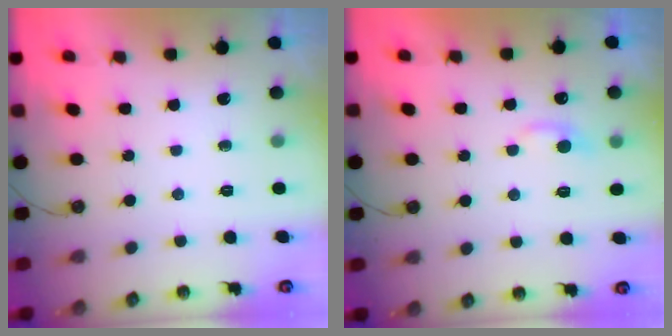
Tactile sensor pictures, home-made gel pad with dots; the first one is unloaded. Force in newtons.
{"total": 1.8, "press": 1.7, "slide": 0.6}